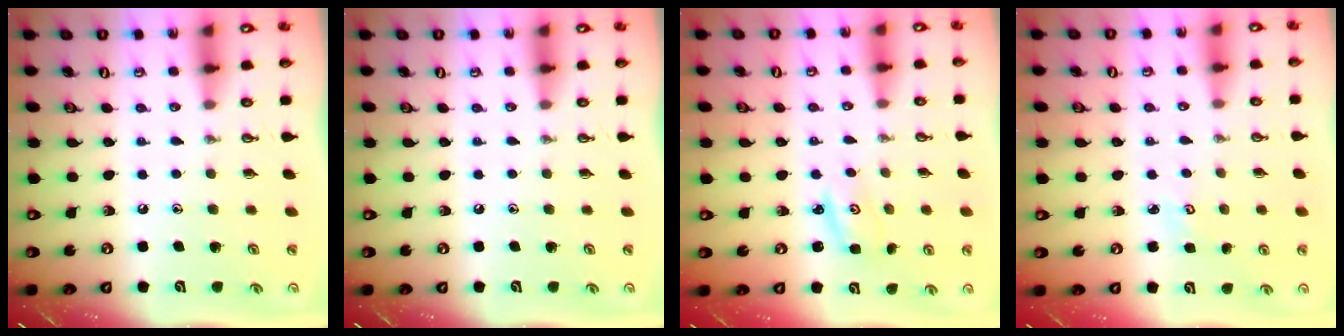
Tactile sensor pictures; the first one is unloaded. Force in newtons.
{"total": 0.0}
{"total": 2.9, "press": 2.9, "slide": 0.4}
{"total": 2.7, "press": 2.7, "slide": 0.3}